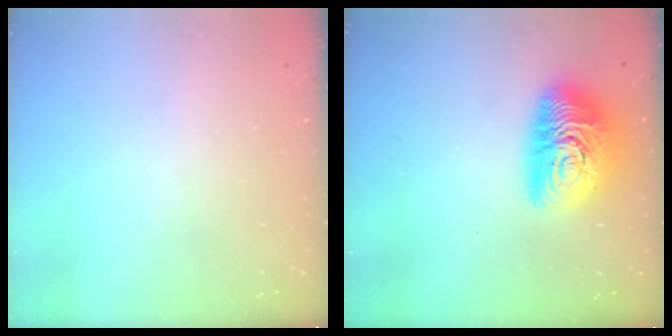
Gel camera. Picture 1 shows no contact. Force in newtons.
{"total": 14.6, "press": 14.6, "slide": 0.9}